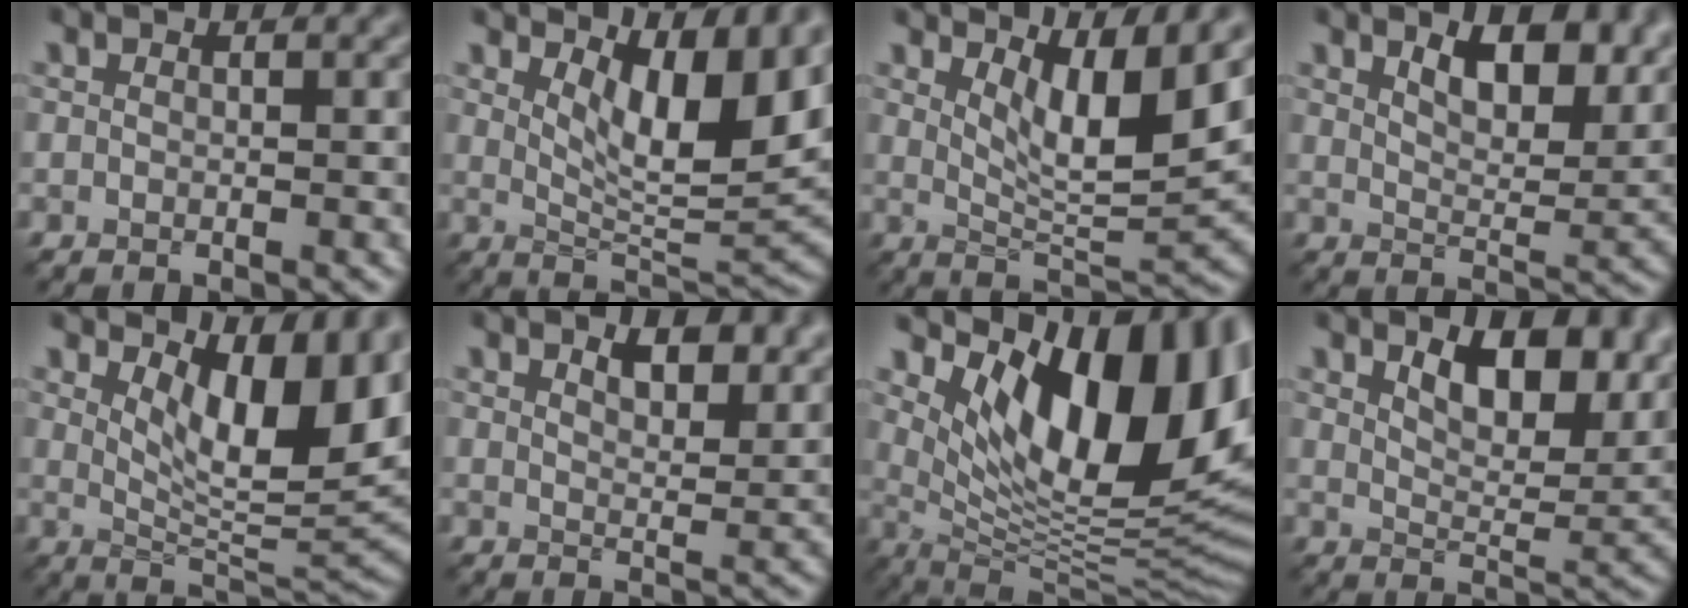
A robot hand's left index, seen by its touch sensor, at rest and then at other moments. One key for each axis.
{"total": 7.9, "fx": 3.5, "fy": 2.7, "fz": 6.5, "tx": -0.104, "ty": -0.019, "tz": 0.059}
{"total": 6.0, "fx": 2.9, "fy": 1.5, "fz": 5.1, "tx": -0.079, "ty": -0.015, "tz": 0.053}
{"total": 7.4, "fx": 4.3, "fy": 2.9, "fz": 5.3, "tx": -0.084, "ty": -0.003, "tz": 0.067}
{"total": 9.2, "fx": 3.7, "fy": 3.6, "fz": 7.6, "tx": -0.119, "ty": -0.017, "tz": 0.064}
{"total": 4.2, "fx": 3.0, "fy": 1.5, "fz": 2.6, "tx": -0.041, "ty": -0.001, "tz": 0.040}
{"total": 15.4, "fx": 5.3, "fy": 7.0, "fz": 12.7, "tx": -0.159, "ty": -0.008, "tz": 0.095}
{"total": 9.4, "fx": 4.7, "fy": 4.2, "fz": 7.0, "tx": -0.106, "ty": 0.000, "tz": 0.076}